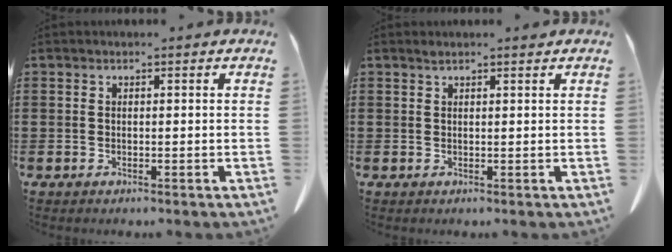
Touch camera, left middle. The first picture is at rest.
{"total": 0.9, "force": [0.8, 0.0, 0.5], "torque": [-0.013, -0.003, 0.016]}